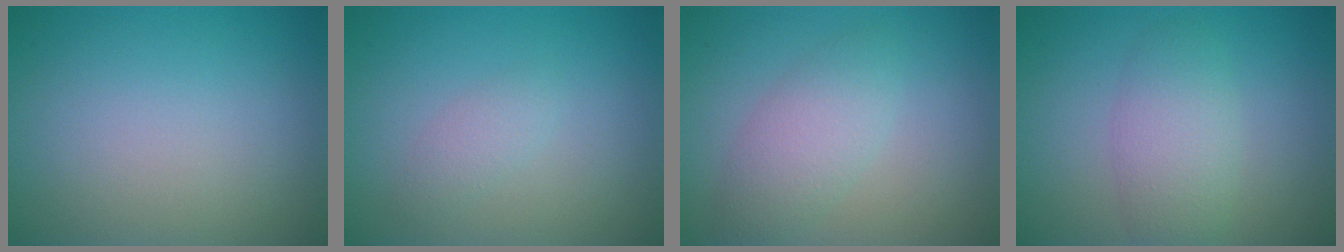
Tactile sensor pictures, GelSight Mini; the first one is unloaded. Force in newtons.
{"total": 1.3, "press": 1.3, "slide": 0.0}
{"total": 3.2, "press": 3.2, "slide": 0.0}
{"total": 3.4, "press": 3.4, "slide": 0.1}